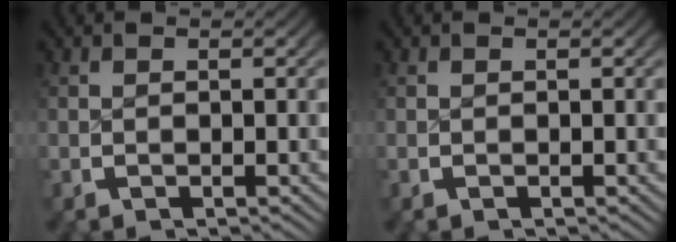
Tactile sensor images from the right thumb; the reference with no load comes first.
{"total": 0.0}